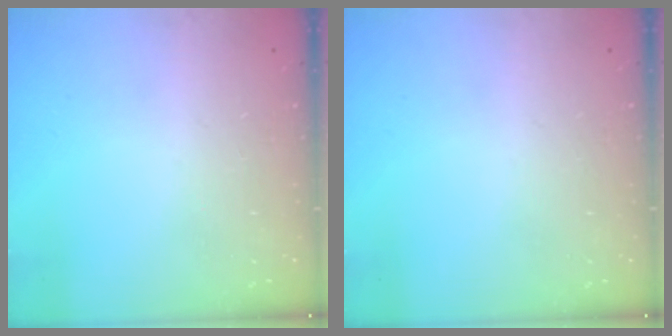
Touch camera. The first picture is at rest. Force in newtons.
{"total": 0.0}